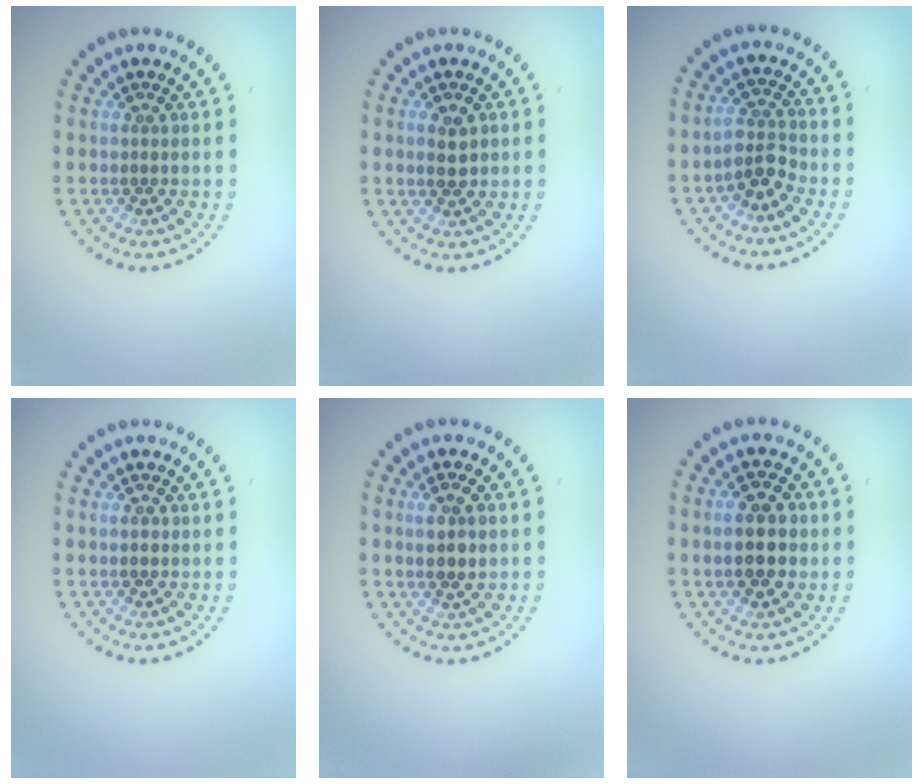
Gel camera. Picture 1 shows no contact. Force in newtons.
{"total": 1.9, "press": 1.9, "slide": 0.2}
{"total": 2.6, "press": 2.4, "slide": 1.1}
{"total": 1.0, "press": 1.0, "slide": 0.1}
{"total": 2.6, "press": 2.5, "slide": 0.6}
{"total": 3.6, "press": 3.6, "slide": 0.3}